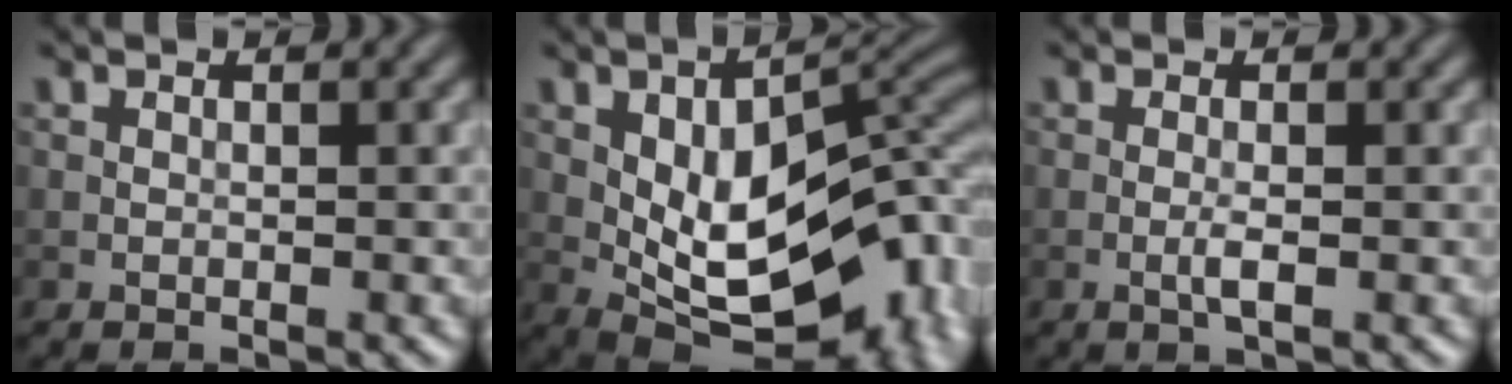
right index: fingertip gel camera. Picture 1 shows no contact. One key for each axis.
{"total": 15.3, "fx": -2.2, "fy": 8.8, "fz": 12.4, "tx": -0.169, "ty": -0.009, "tz": -0.032}
{"total": 1.4, "fx": -0.4, "fy": 0.2, "fz": 1.3, "tx": -0.028, "ty": -0.002, "tz": -0.010}